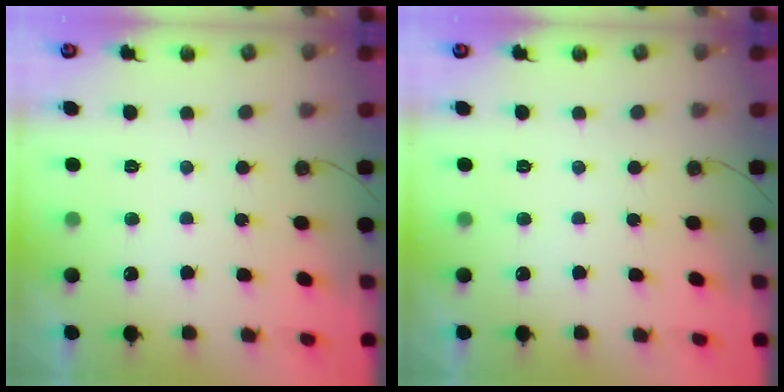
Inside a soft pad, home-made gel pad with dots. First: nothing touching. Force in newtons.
{"total": 0.0}